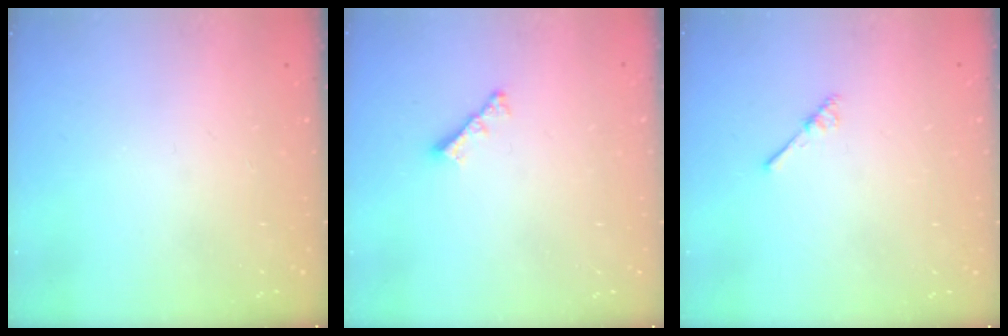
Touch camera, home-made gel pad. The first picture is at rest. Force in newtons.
{"total": 3.2, "press": 3.2, "slide": 0.7}
{"total": 3.0, "press": 3.0, "slide": 0.3}